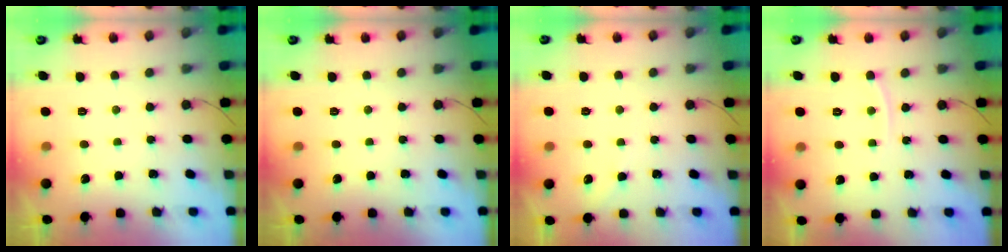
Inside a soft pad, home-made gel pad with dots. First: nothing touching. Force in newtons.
{"total": 0.0}
{"total": 3.5, "press": 3.5, "slide": 0.4}
{"total": 6.2, "press": 6.2, "slide": 0.5}